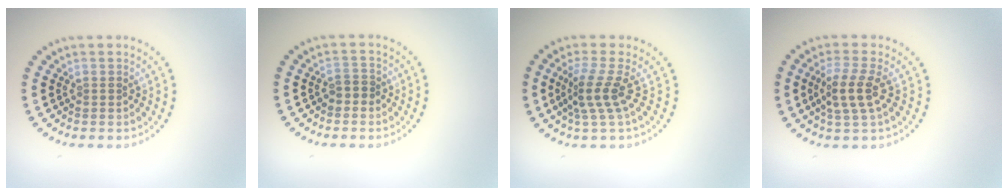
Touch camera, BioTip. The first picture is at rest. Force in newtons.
{"total": 1.1, "press": 1.0, "slide": 0.5}
{"total": 2.9, "press": 1.9, "slide": 2.1}
{"total": 2.9, "press": 2.5, "slide": 1.4}